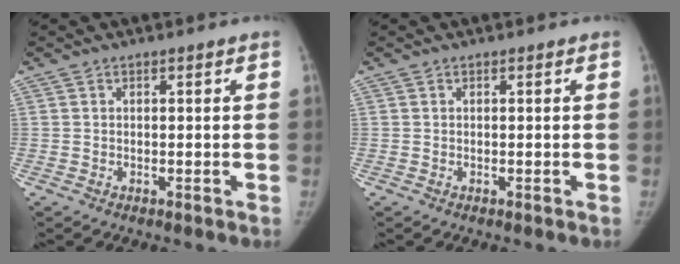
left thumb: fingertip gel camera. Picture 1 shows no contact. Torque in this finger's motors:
{"motor_torque": [-0.32, 0.38, 0.14, -0.29, 0.02]}